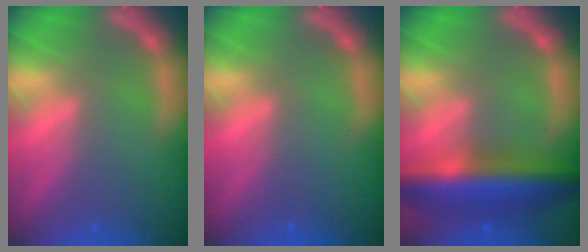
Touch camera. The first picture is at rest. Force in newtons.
{"total": 0.0}
{"total": 9.0}